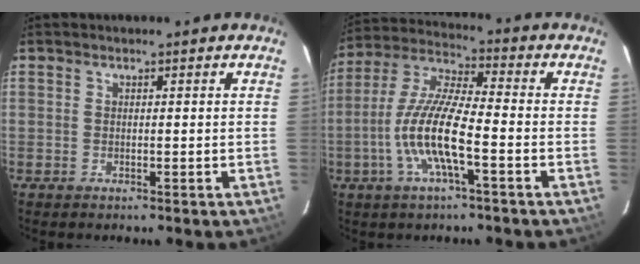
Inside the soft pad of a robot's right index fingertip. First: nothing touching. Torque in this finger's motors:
{"motor_torque": [0.69, -0.29, 1.05, 0.21]}